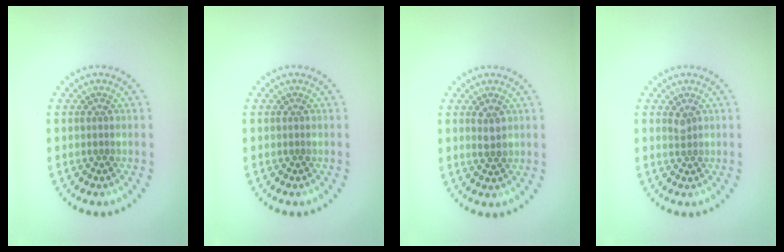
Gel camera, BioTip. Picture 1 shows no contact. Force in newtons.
{"total": 0.0}
{"total": 1.6, "press": 1.5, "slide": 0.3}
{"total": 0.8, "press": 0.5, "slide": 0.6}